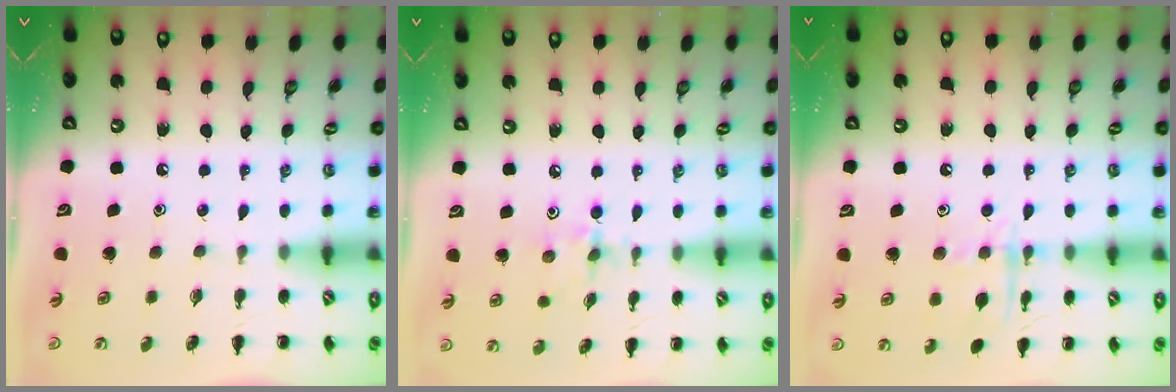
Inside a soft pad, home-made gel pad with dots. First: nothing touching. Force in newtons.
{"total": 2.7, "press": 2.7, "slide": 0.5}
{"total": 9.6, "press": 9.6, "slide": 0.7}